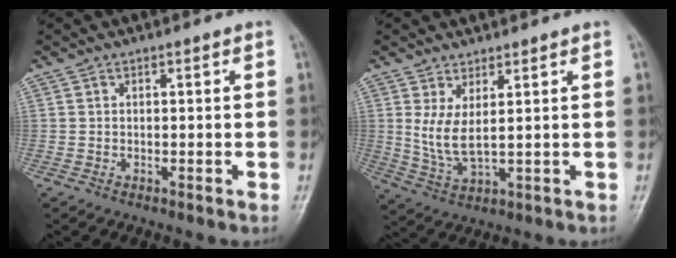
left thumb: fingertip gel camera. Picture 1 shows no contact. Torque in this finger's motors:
{"motor_torque": [-0.04, 0.40, 0.87, -0.17, 0.28]}